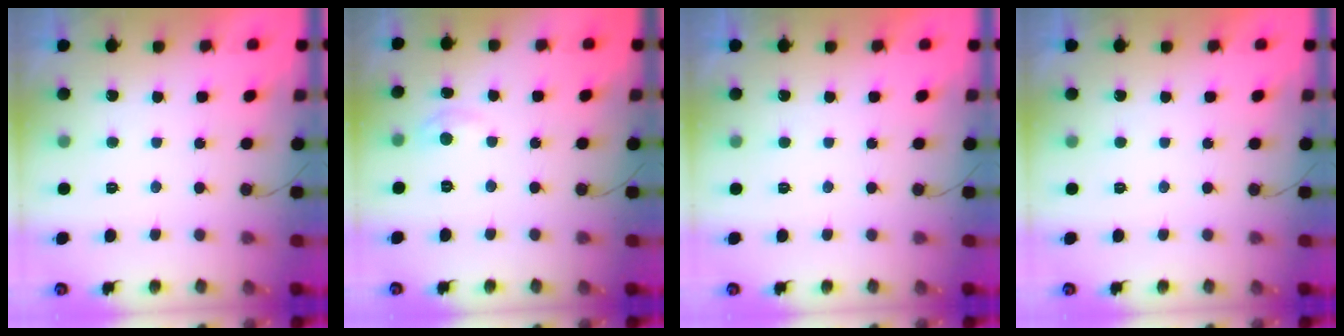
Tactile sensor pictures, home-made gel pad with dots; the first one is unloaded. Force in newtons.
{"total": 3.6, "press": 3.6, "slide": 0.4}
{"total": 0.0}
{"total": 0.0}